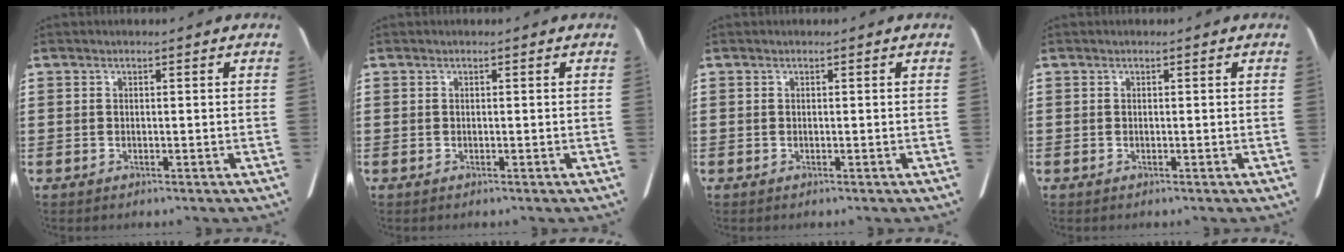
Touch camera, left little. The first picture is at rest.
{"total": 0.0}
{"total": 0.0}
{"total": 0.0}